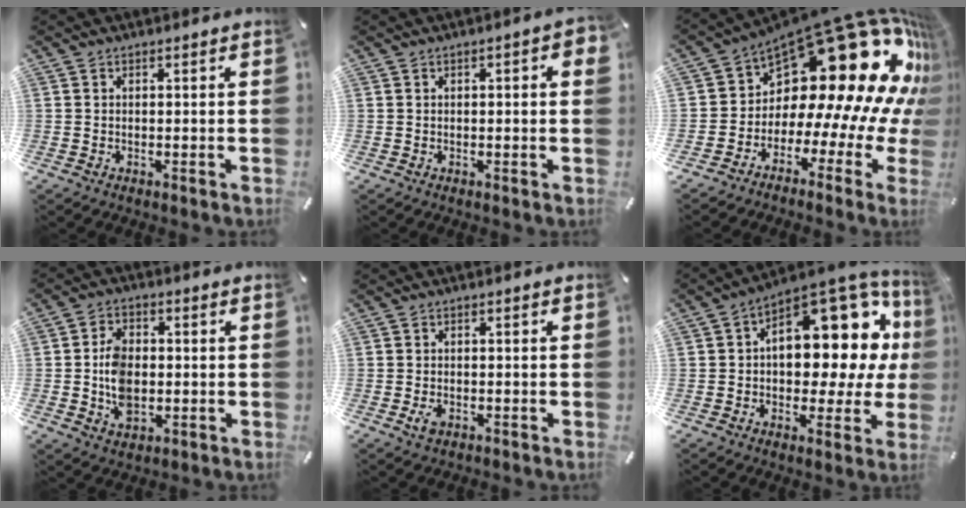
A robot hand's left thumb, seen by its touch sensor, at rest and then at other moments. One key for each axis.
{"total": 1.6, "fx": 0.4, "fy": 0.6, "fz": 1.4, "tx": -0.019, "ty": 0.001, "tz": 0.003}
{"total": 27.1, "fx": 11.7, "fy": 13.2, "fz": 20.5, "tx": -0.290, "ty": -0.125, "tz": 0.227}
{"total": 8.6, "fx": -0.9, "fy": 6.3, "fz": 5.7, "tx": -0.107, "ty": 0.005, "tz": -0.016}
{"total": 2.4, "fx": -0.9, "fy": 1.5, "fz": 1.7, "tx": -0.044, "ty": -0.001, "tz": -0.020}
{"total": 17.6, "fx": 6.2, "fy": 10.2, "fz": 12.9, "tx": -0.156, "ty": -0.069, "tz": 0.102}